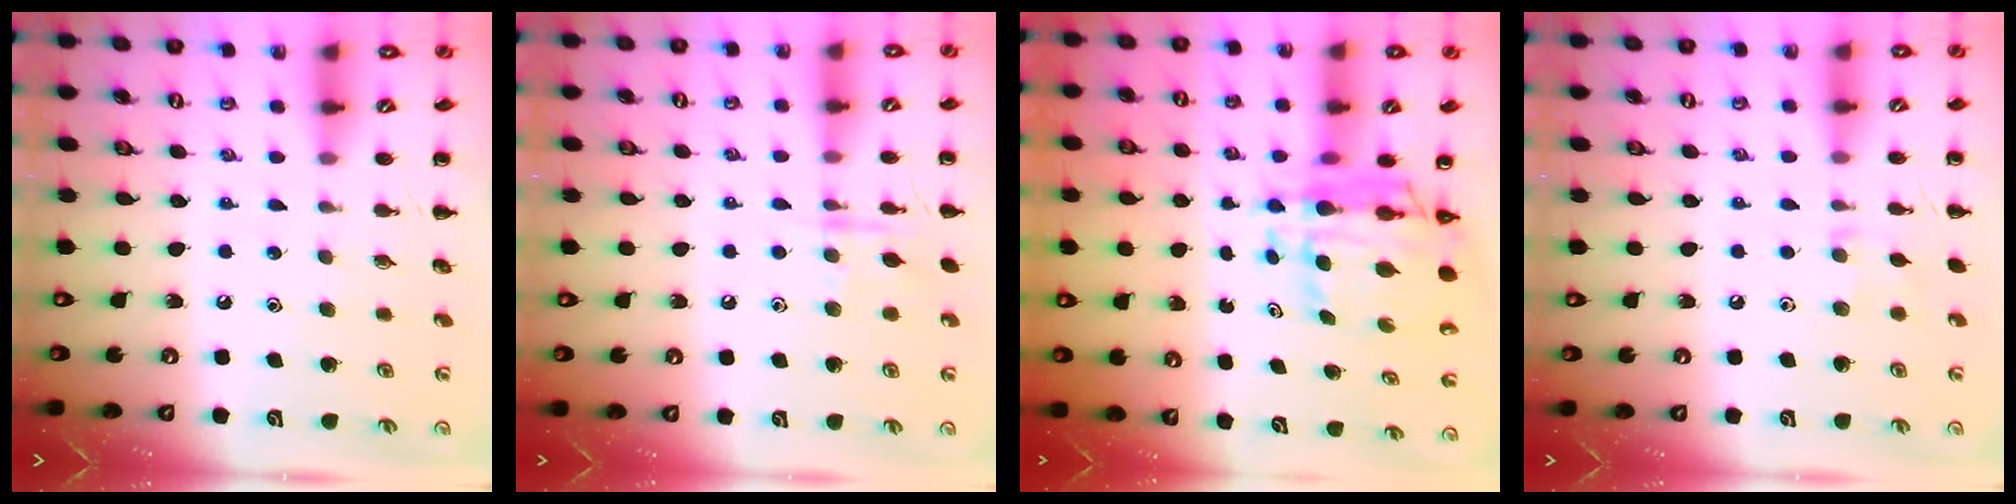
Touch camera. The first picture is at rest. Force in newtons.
{"total": 7.2, "press": 7.1, "slide": 0.8}
{"total": 8.8, "press": 8.3, "slide": 3.0}
{"total": 3.6, "press": 3.3, "slide": 1.4}